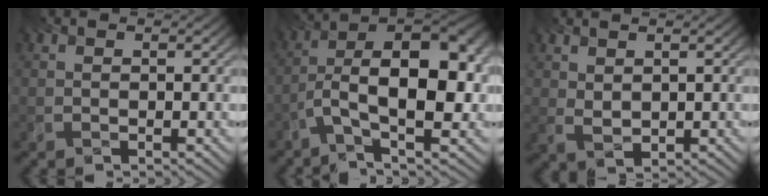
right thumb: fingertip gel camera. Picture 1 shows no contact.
{"total": 11.5, "force": [-4.0, 4.7, 9.7], "torque": [-0.158, 0.002, -0.076]}
{"total": 2.0, "force": [1.1, 1.1, 1.2], "torque": [-0.030, -0.004, 0.027]}